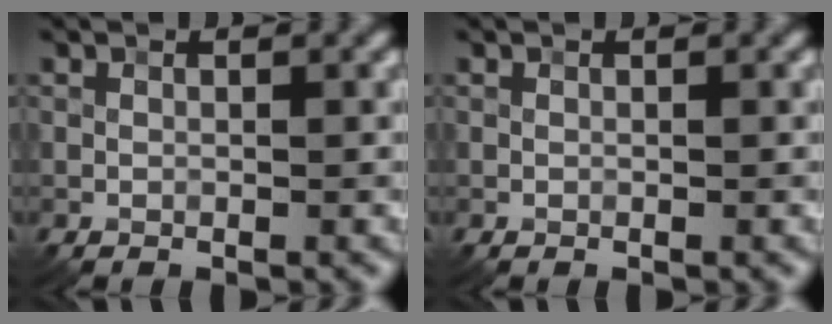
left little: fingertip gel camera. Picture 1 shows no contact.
{"total": 0.0}